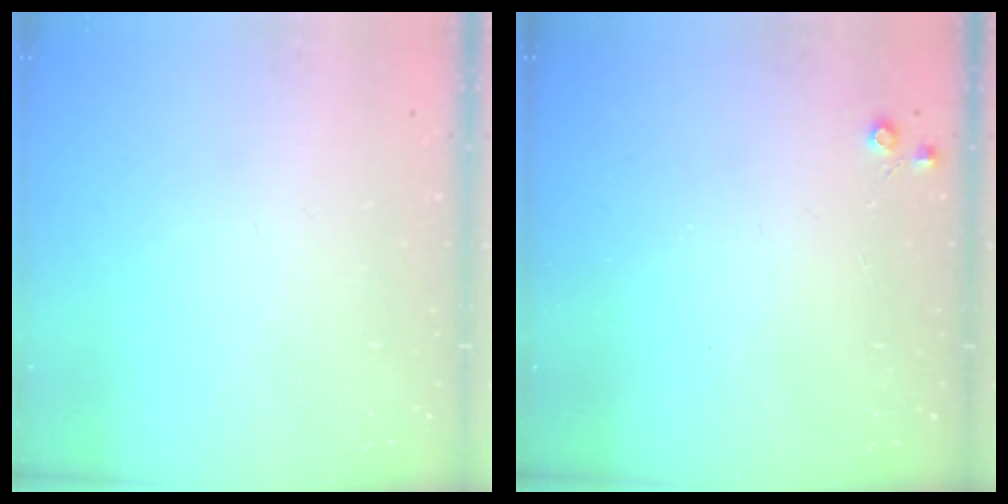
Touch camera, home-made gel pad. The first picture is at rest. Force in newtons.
{"total": 3.9, "press": 3.8, "slide": 0.6}